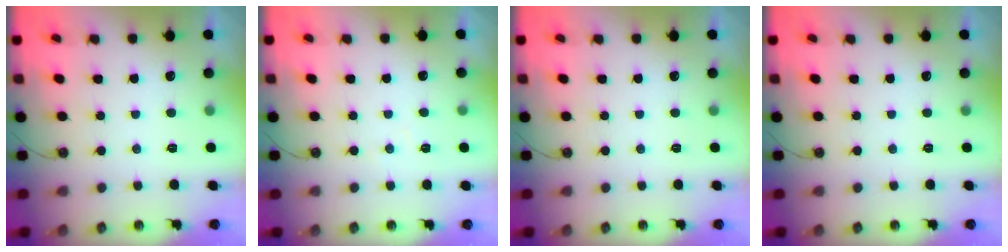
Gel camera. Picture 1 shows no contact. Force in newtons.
{"total": 4.7, "press": 4.7, "slide": 0.6}
{"total": 0.0}
{"total": 0.0}